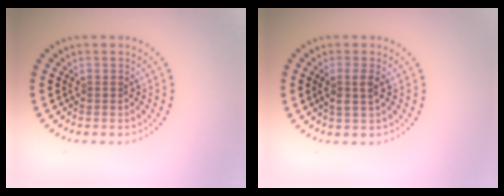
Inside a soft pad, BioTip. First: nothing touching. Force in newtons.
{"total": 2.0, "press": 1.8, "slide": 0.7}